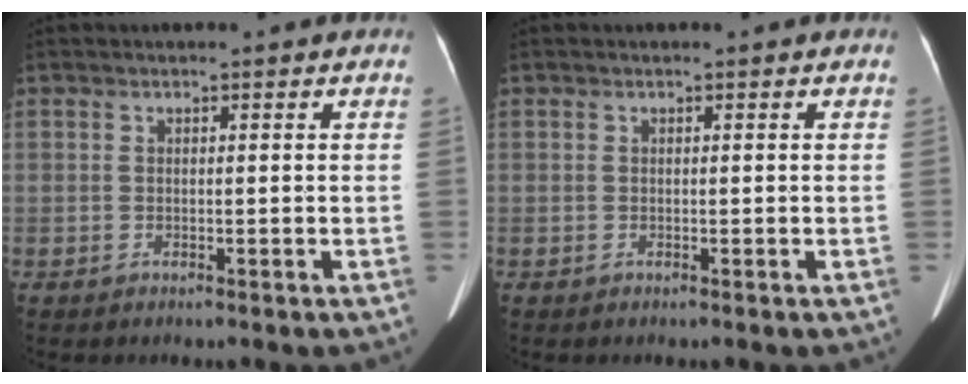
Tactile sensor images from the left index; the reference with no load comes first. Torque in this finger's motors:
{"motor_torque": [0.01, 0.03, 0.00, 0.00]}